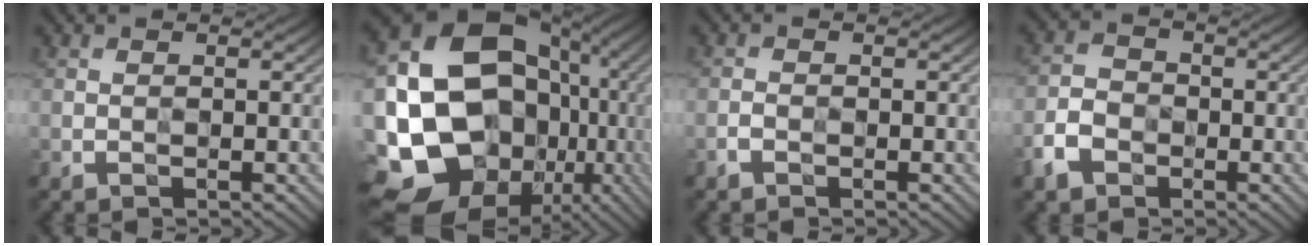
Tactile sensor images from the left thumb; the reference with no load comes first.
{"total": 21.8, "force": [-2.6, 18.3, 11.7], "torque": [-0.286, -0.033, -0.026]}
{"total": 0.9, "force": [-0.7, 0.5, 0.4], "torque": [-0.011, 0.000, -0.016]}
{"total": 4.1, "force": [-2.2, 3.0, 1.8], "torque": [-0.048, -0.004, -0.055]}